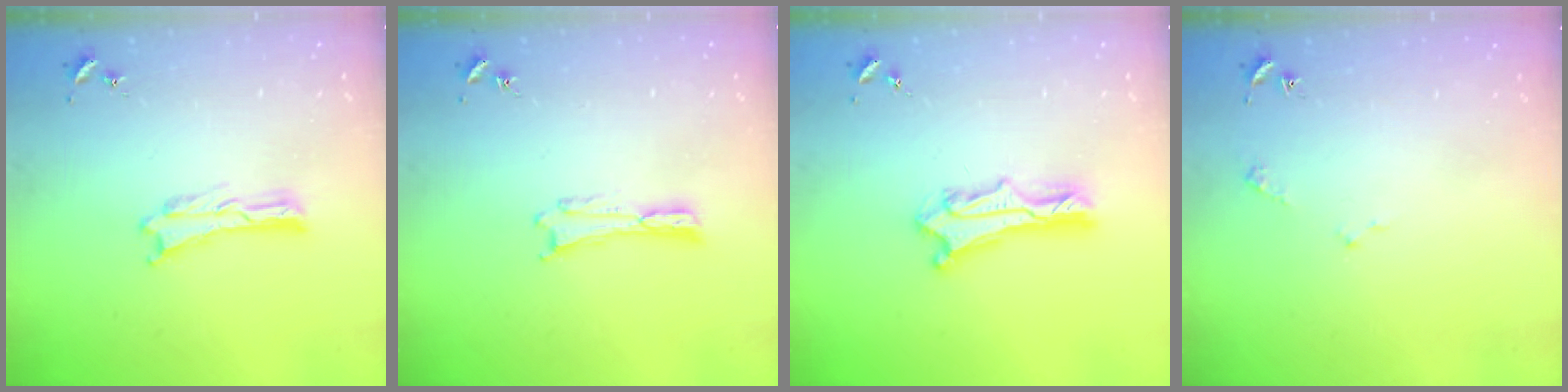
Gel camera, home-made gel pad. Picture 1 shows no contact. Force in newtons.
{"total": 0.0}
{"total": 4.7, "press": 4.6, "slide": 0.3}
{"total": 1.6, "press": 1.6, "slide": 0.2}